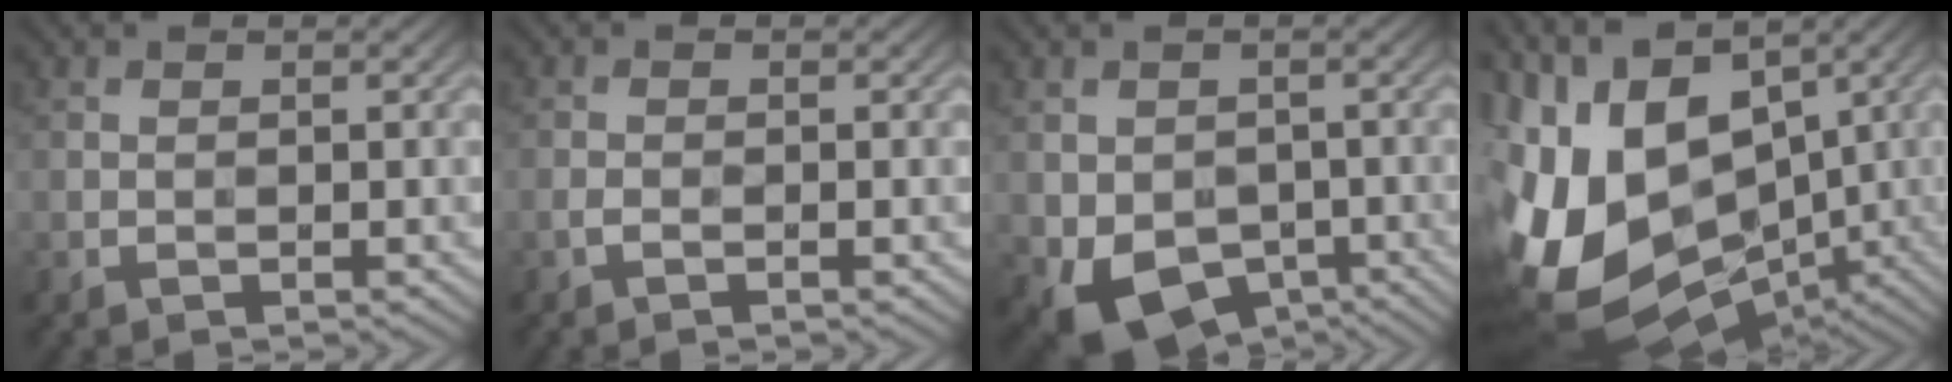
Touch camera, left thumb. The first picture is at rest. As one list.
[{"total": 0.9, "force": [-0.5, 0.1, 0.8], "torque": [-0.014, 0.006, -0.014]}, {"total": 7.8, "force": [-3.2, 5.6, 4.4], "torque": [-0.084, -0.027, -0.041]}, {"total": 18.1, "force": [-0.3, 11.9, 13.6], "torque": [-0.272, -0.013, 0.028]}]